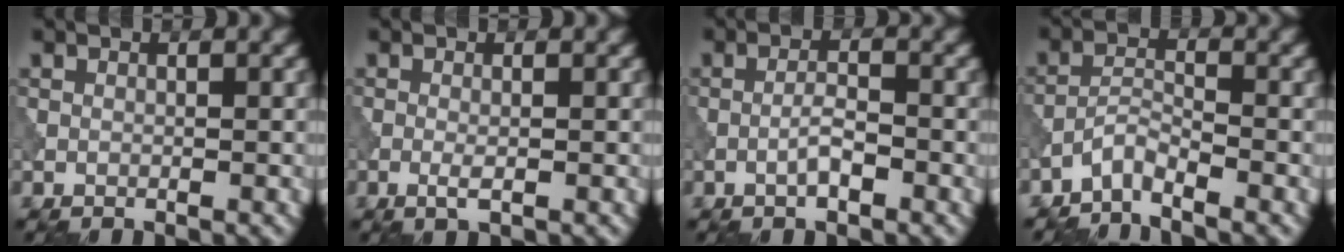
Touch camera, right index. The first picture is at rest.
{"total": 1.3, "force": [-0.4, 0.3, 1.2], "torque": [-0.026, -0.003, -0.011]}
{"total": 2.1, "force": [-1.0, 0.5, 1.8], "torque": [-0.034, 0.006, -0.022]}
{"total": 2.5, "force": [-2.3, 0.3, 0.9], "torque": [-0.018, 0.006, -0.053]}